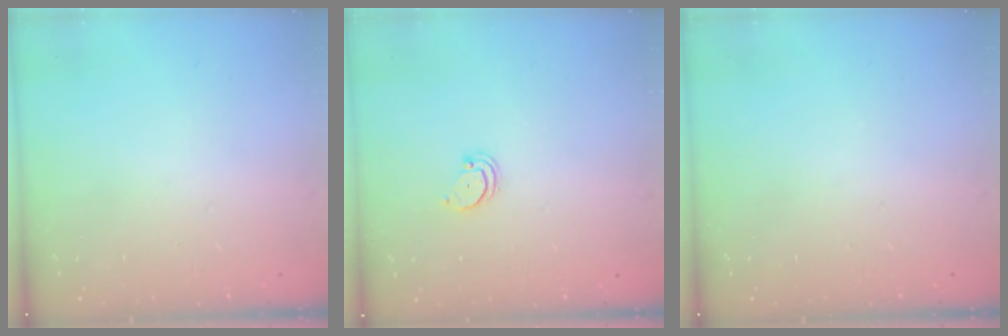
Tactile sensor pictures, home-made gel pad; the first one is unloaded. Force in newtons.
{"total": 1.4, "press": 1.3, "slide": 0.1}
{"total": 0.0}